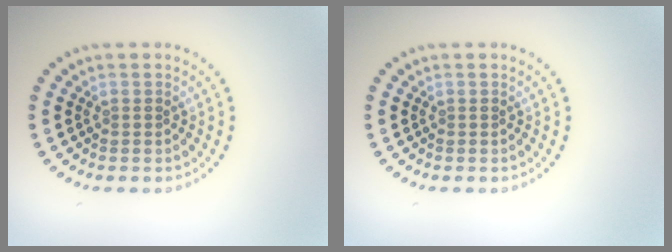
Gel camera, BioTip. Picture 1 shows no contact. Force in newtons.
{"total": 0.0}